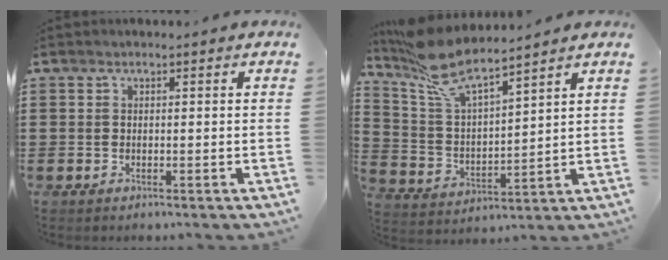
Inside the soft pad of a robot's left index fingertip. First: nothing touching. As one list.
[{"total": 9.2, "force": [7.8, 1.8, 4.5], "torque": [-0.121, -0.034, 0.138]}]